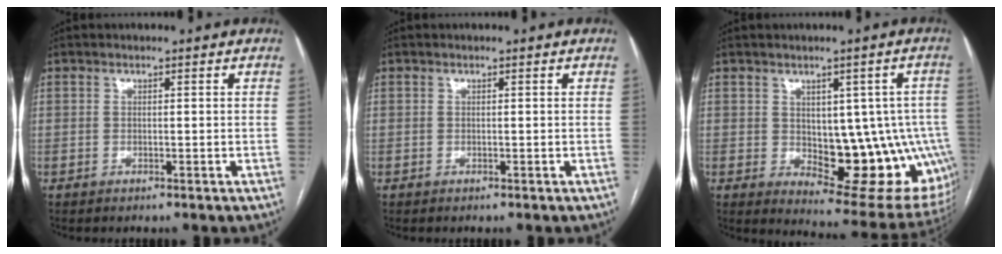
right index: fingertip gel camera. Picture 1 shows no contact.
{"total": 0.0}
{"total": 17.5, "force": [-2.1, 7.8, 15.5], "torque": [-0.135, 0.013, 0.001]}